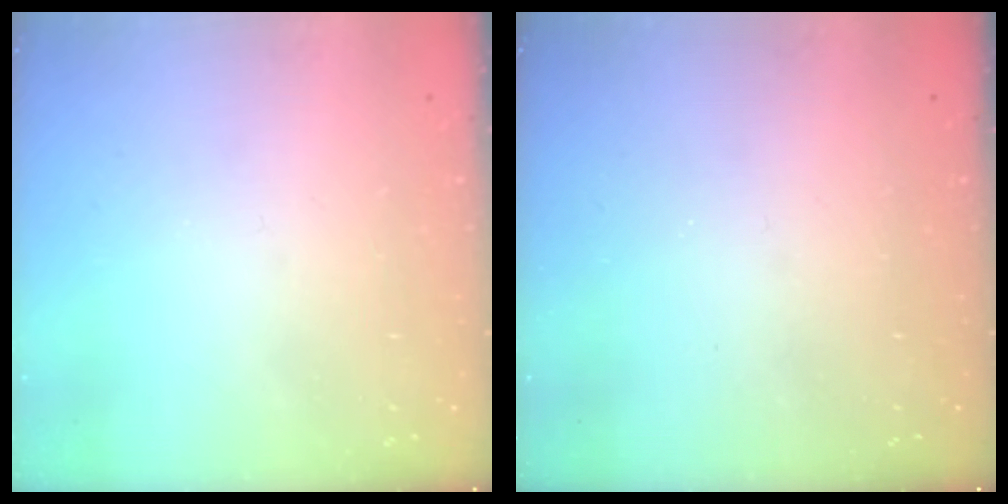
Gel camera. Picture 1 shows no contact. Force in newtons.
{"total": 0.0}